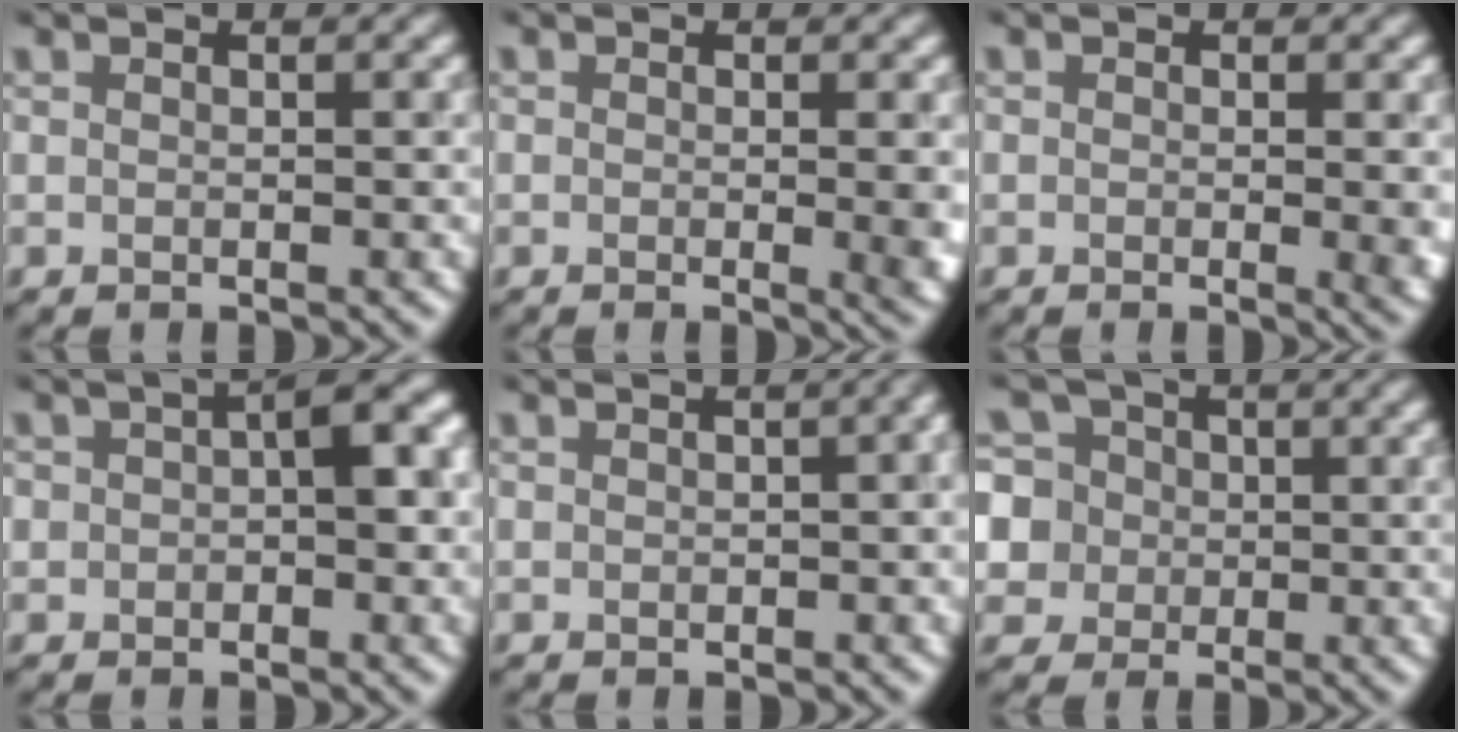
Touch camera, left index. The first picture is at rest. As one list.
[{"total": 3.8, "force": [-0.3, 1.5, 3.4], "torque": [-0.030, -0.008, -0.003]}, {"total": 2.3, "force": [-0.2, 0.8, 2.2], "torque": [-0.024, -0.007, -0.003]}, {"total": 4.9, "force": [0.3, 3.1, 3.8], "torque": [-0.045, 0.011, -0.006]}, {"total": 2.7, "force": [0.2, 1.5, 2.2], "torque": [-0.011, 0.004, 0.008]}, {"total": 8.8, "force": [1.6, 8.0, 3.3], "torque": [-0.080, 0.041, 0.001]}]